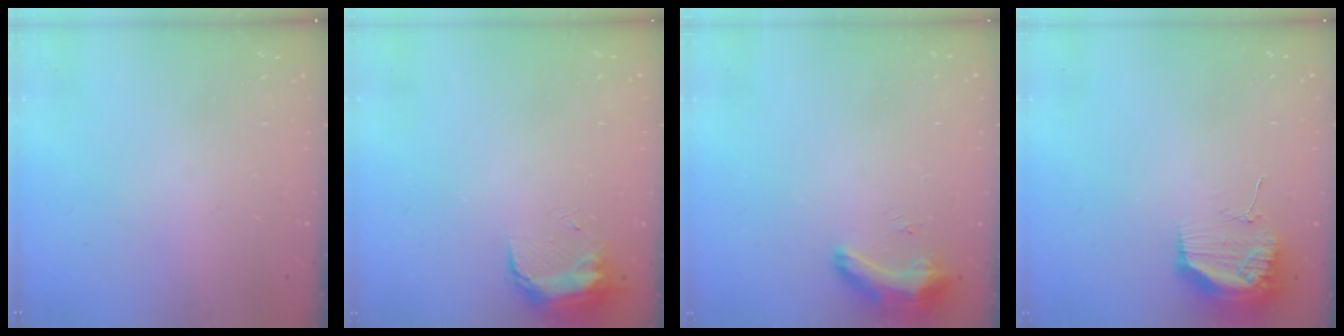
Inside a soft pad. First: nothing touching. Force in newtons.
{"total": 8.7, "press": 8.7, "slide": 0.6}
{"total": 8.4, "press": 8.3, "slide": 1.3}
{"total": 17.9, "press": 13.8, "slide": 11.4}